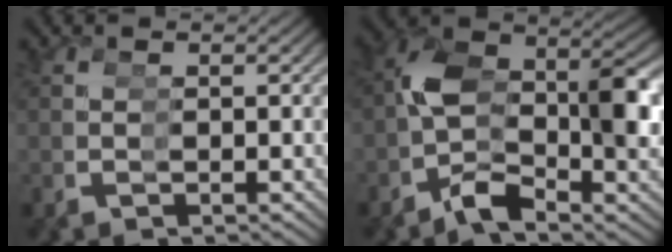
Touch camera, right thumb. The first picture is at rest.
{"total": 9.5, "force": [-1.4, 6.2, 7.1], "torque": [-0.120, -0.014, -0.020]}